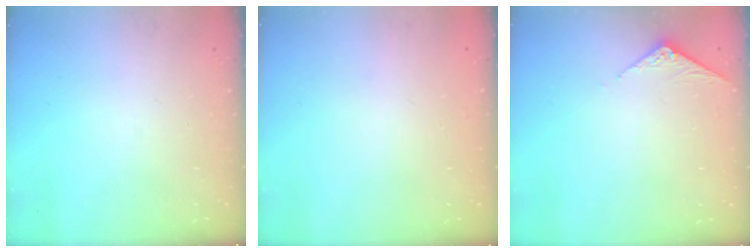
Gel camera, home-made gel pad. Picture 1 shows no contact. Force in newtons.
{"total": 0.0}
{"total": 3.9, "press": 3.9, "slide": 0.3}